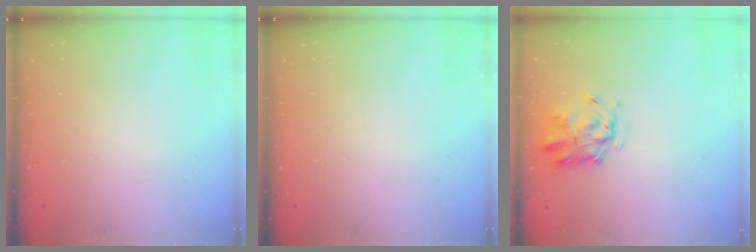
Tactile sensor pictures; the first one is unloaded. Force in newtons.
{"total": 0.0}
{"total": 2.6, "press": 2.4, "slide": 0.9}